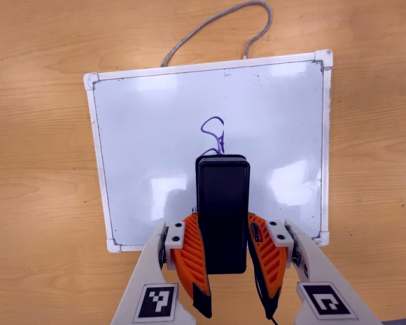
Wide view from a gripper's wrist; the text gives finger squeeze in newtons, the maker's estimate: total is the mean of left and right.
{"total": 8.3, "left": 6.6, "right": 10.1}